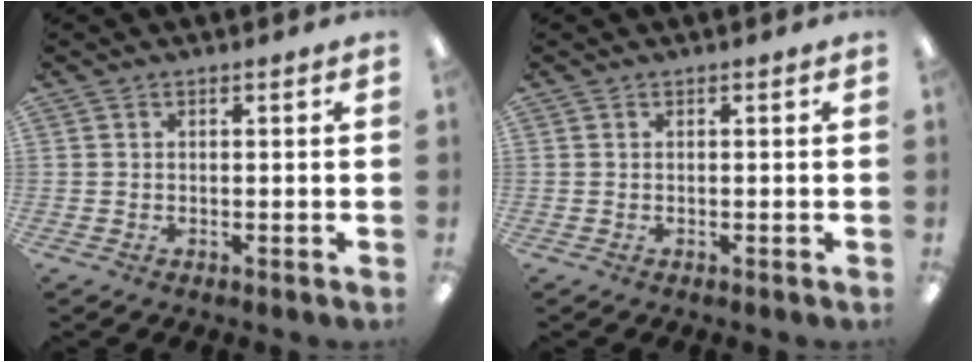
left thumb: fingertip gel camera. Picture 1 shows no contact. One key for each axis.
{"total": 0.0}